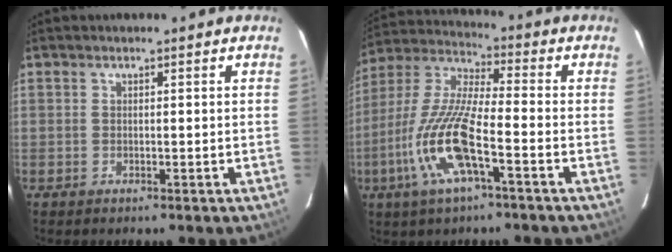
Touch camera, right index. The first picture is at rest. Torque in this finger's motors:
{"motor_torque": [1.71, -0.43, 1.05, 0.21]}